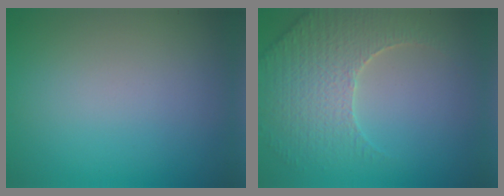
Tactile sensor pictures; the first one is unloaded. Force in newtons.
{"total": 4.3, "press": 4.2, "slide": 1.2}